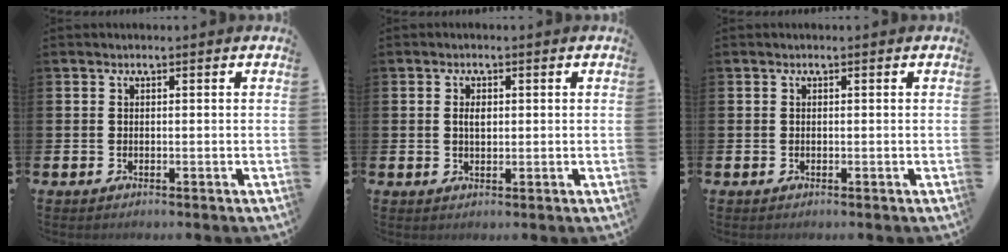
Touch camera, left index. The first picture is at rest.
{"total": 1.8, "force": [0.4, 1.0, 1.4], "torque": [-0.008, -0.001, 0.000]}
{"total": 0.0}